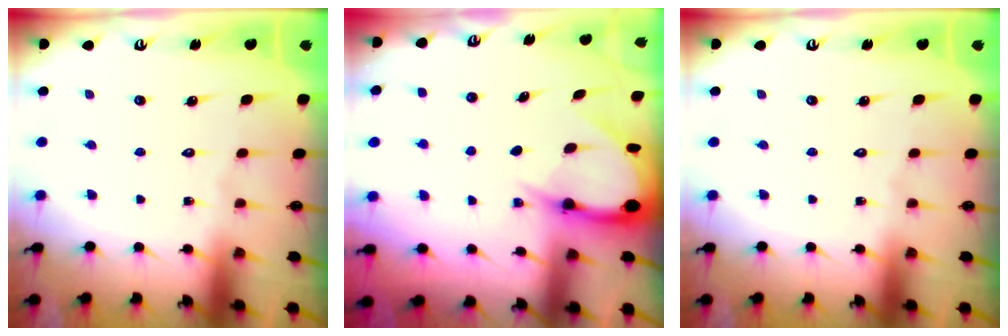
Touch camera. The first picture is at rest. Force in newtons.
{"total": 5.7, "press": 5.7, "slide": 0.7}
{"total": 0.0}